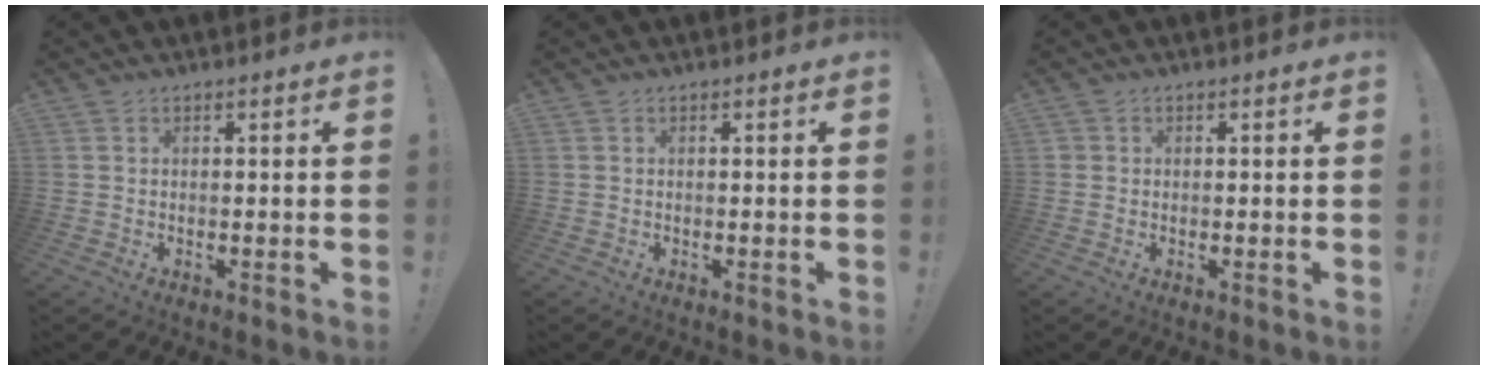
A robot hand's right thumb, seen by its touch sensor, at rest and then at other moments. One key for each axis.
{"total": 0.0}
{"total": 1.0, "fx": 0.2, "fy": 0.9, "fz": 0.2, "tx": -0.009, "ty": 0.004, "tz": 0.006}